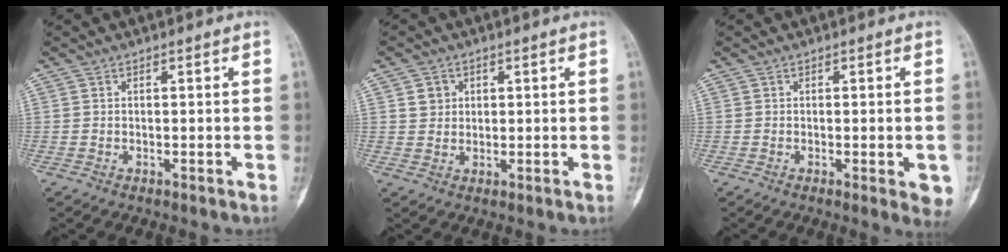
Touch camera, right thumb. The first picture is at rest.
{"total": 2.9, "force": [1.0, 2.6, 0.8], "torque": [0.002, -0.004, 0.017]}
{"total": 5.0, "force": [-1.4, 1.4, 4.6], "torque": [-0.047, -0.008, -0.013]}